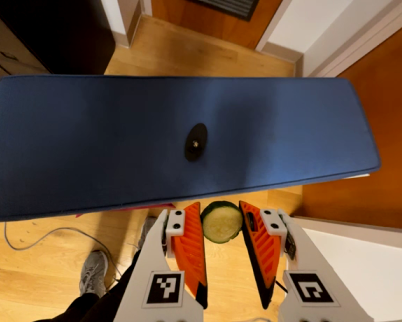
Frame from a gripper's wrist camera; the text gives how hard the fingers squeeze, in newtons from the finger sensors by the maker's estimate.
{"total": 11.0, "left": 11.4, "right": 10.5}